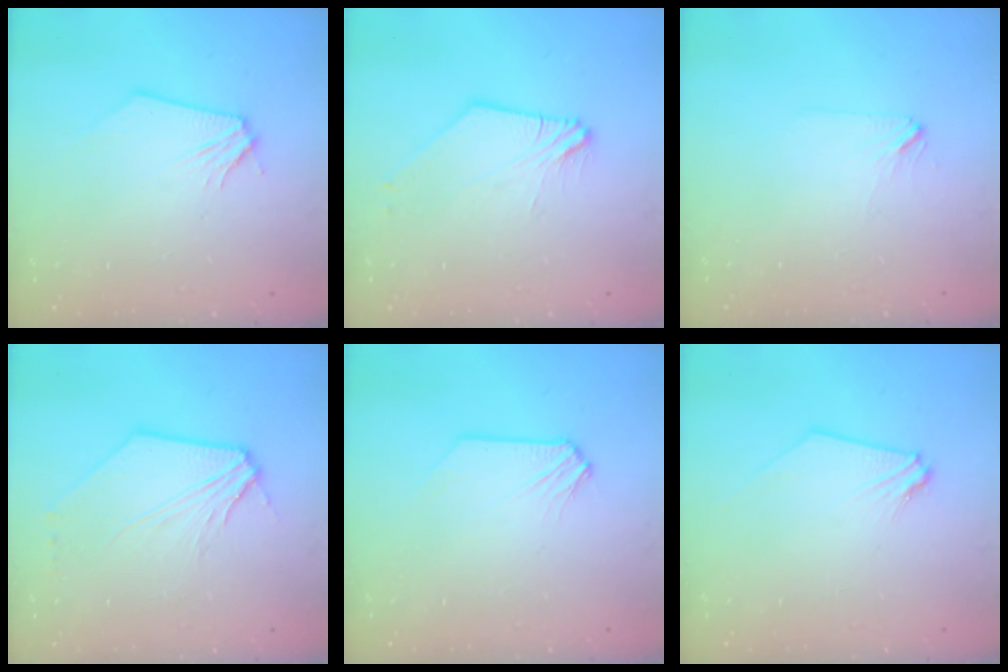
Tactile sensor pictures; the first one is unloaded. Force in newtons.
{"total": 2.8, "press": 2.8, "slide": 0.3}
{"total": 1.8, "press": 1.7, "slide": 0.4}
{"total": 6.5, "press": 6.4, "slide": 0.7}
{"total": 0.0}
{"total": 0.0}